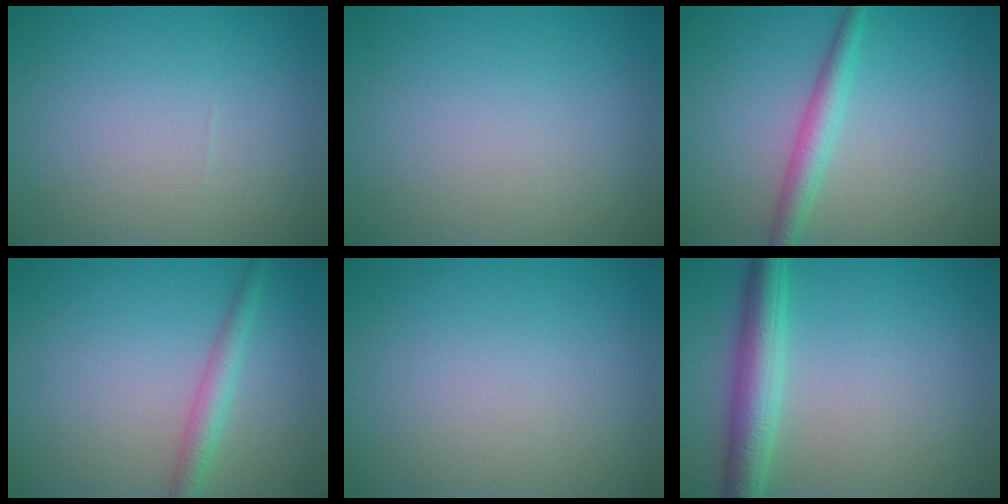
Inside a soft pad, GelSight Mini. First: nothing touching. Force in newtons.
{"total": 0.0}
{"total": 2.7, "press": 2.6, "slide": 0.1}
{"total": 2.3, "press": 2.3, "slide": 0.1}
{"total": 0.0}
{"total": 4.5, "press": 4.5, "slide": 0.1}